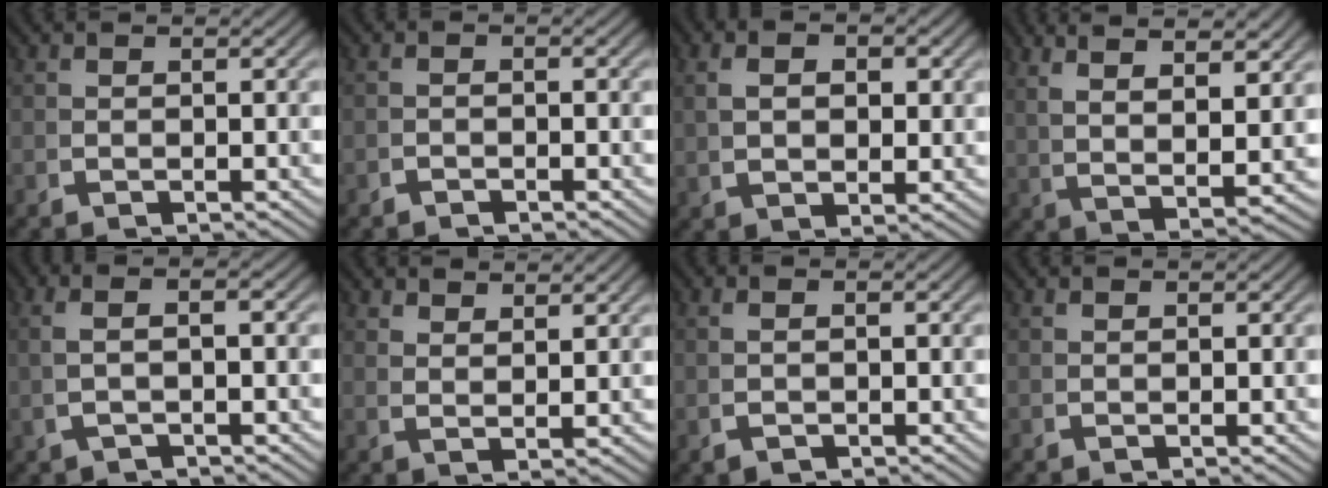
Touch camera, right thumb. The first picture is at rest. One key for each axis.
{"total": 0.9, "fx": -0.8, "fy": -0.1, "fz": 0.1, "tx": 0.005, "ty": 0.004, "tz": -0.019}
{"total": 3.1, "fx": 1.0, "fy": 1.5, "fz": 2.5, "tx": -0.042, "ty": 0.001, "tz": 0.027}
{"total": 8.5, "fx": 3.8, "fy": 3.3, "fz": 6.8, "tx": -0.117, "ty": 0.013, "tz": 0.063}
{"total": 2.7, "fx": 0.2, "fy": 0.5, "fz": 2.6, "tx": -0.055, "ty": 0.011, "tz": 0.007}
{"total": 2.6, "fx": 2.5, "fy": -0.3, "fz": 0.8, "tx": -0.007, "ty": 0.004, "tz": 0.050}
{"total": 1.0, "fx": -0.1, "fy": 0.2, "fz": 0.9, "tx": -0.016, "ty": 0.004, "tz": 0.003}
{"total": 0.5, "fx": 0.5, "fy": -0.2, "fz": 0.1, "tx": 0.000, "ty": 0.001, "tz": 0.012}